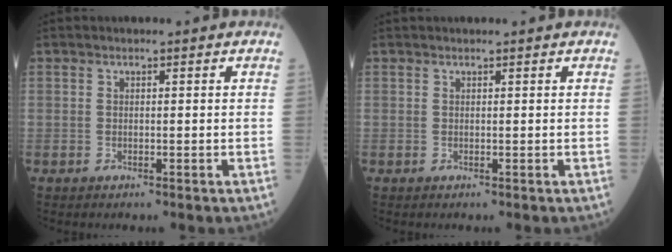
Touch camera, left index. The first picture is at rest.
{"total": 1.0, "force": [1.0, -0.1, 0.3], "torque": [-0.005, 0.014, 0.018]}